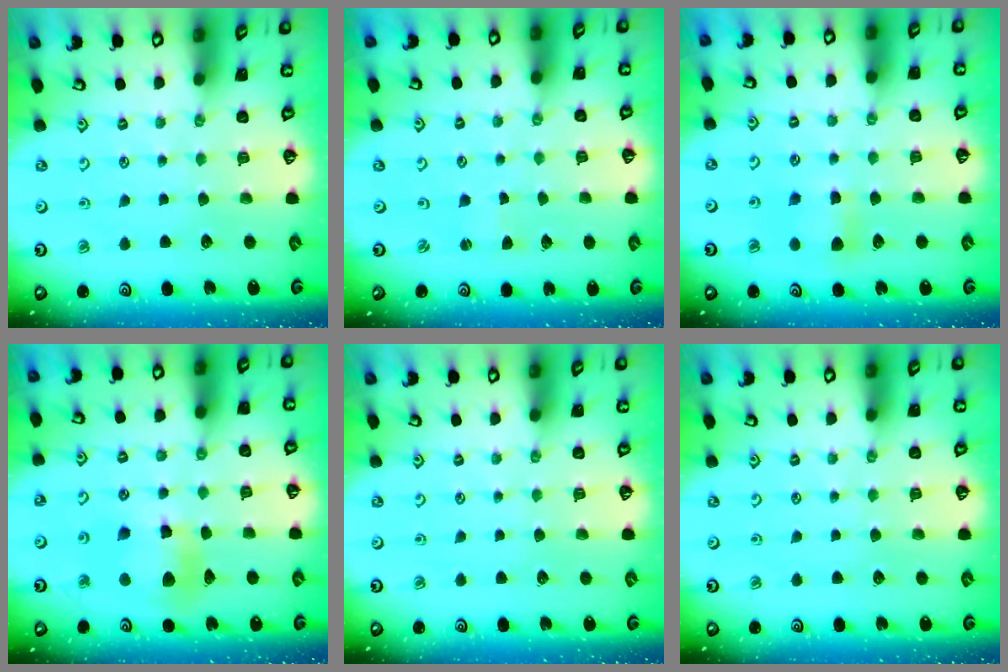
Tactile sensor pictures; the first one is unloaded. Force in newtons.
{"total": 0.9, "press": 0.8, "slide": 0.2}
{"total": 5.2, "press": 5.2, "slide": 0.5}
{"total": 10.6, "press": 10.5, "slide": 1.2}
{"total": 0.0}
{"total": 0.0}